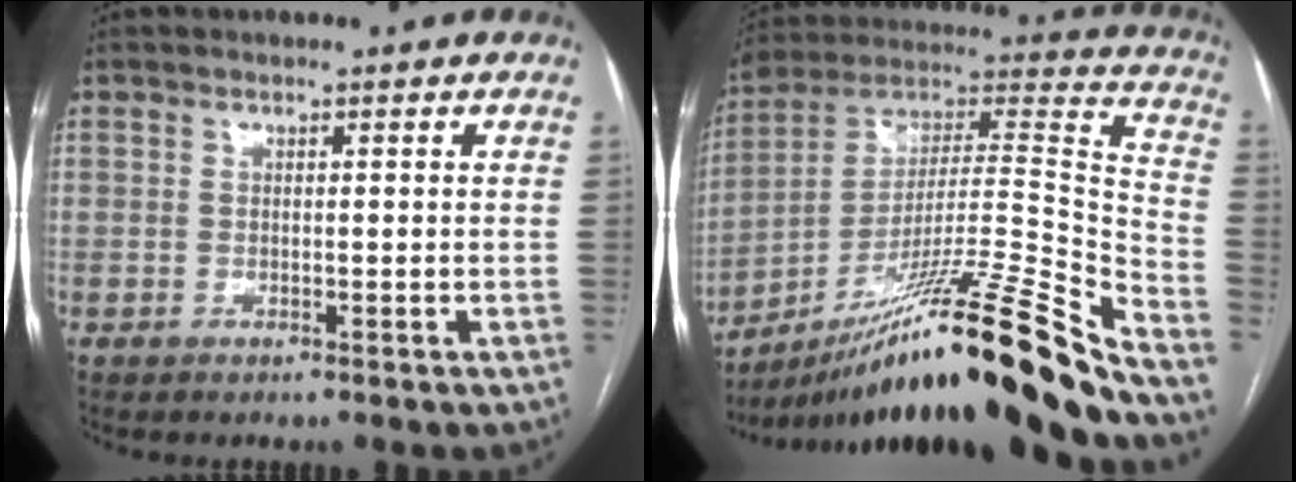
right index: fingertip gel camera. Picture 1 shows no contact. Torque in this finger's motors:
{"motor_torque": [1.27, -0.88, 0.51, 0.21]}